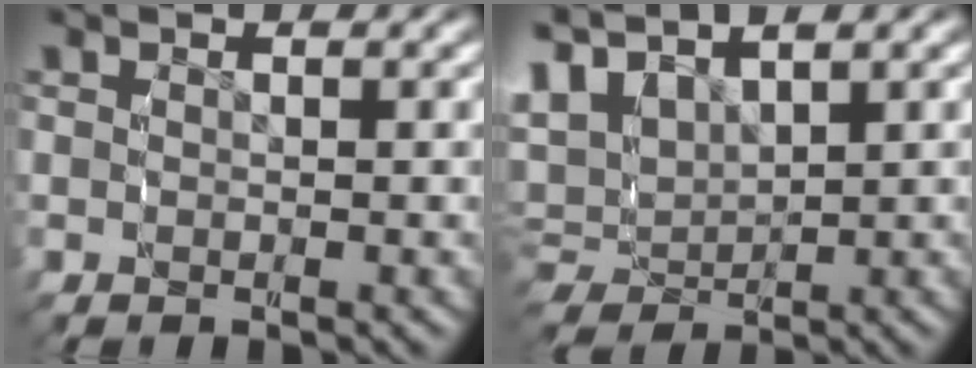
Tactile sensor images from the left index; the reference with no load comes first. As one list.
[{"total": 6.5, "force": [2.2, 5.2, 3.1], "torque": [-0.102, -0.006, 0.035]}]